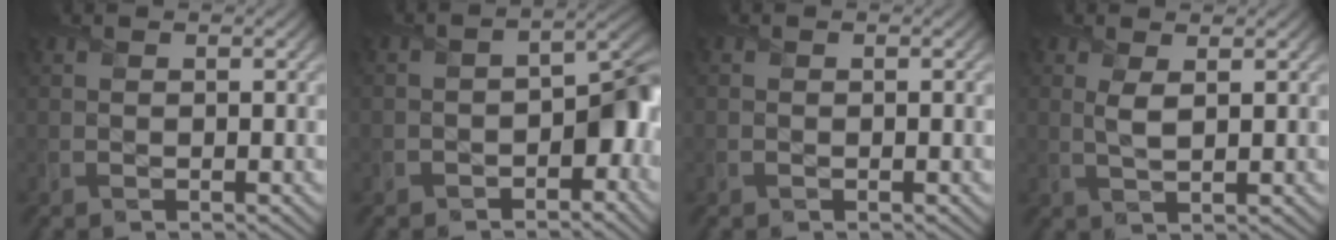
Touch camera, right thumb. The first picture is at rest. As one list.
[{"total": 6.1, "force": [-2.3, 3.7, 4.3], "torque": [-0.043, 0.000, -0.047]}, {"total": 0.0}, {"total": 2.3, "force": [0.9, 0.7, 2.0], "torque": [-0.050, 0.000, 0.019]}]